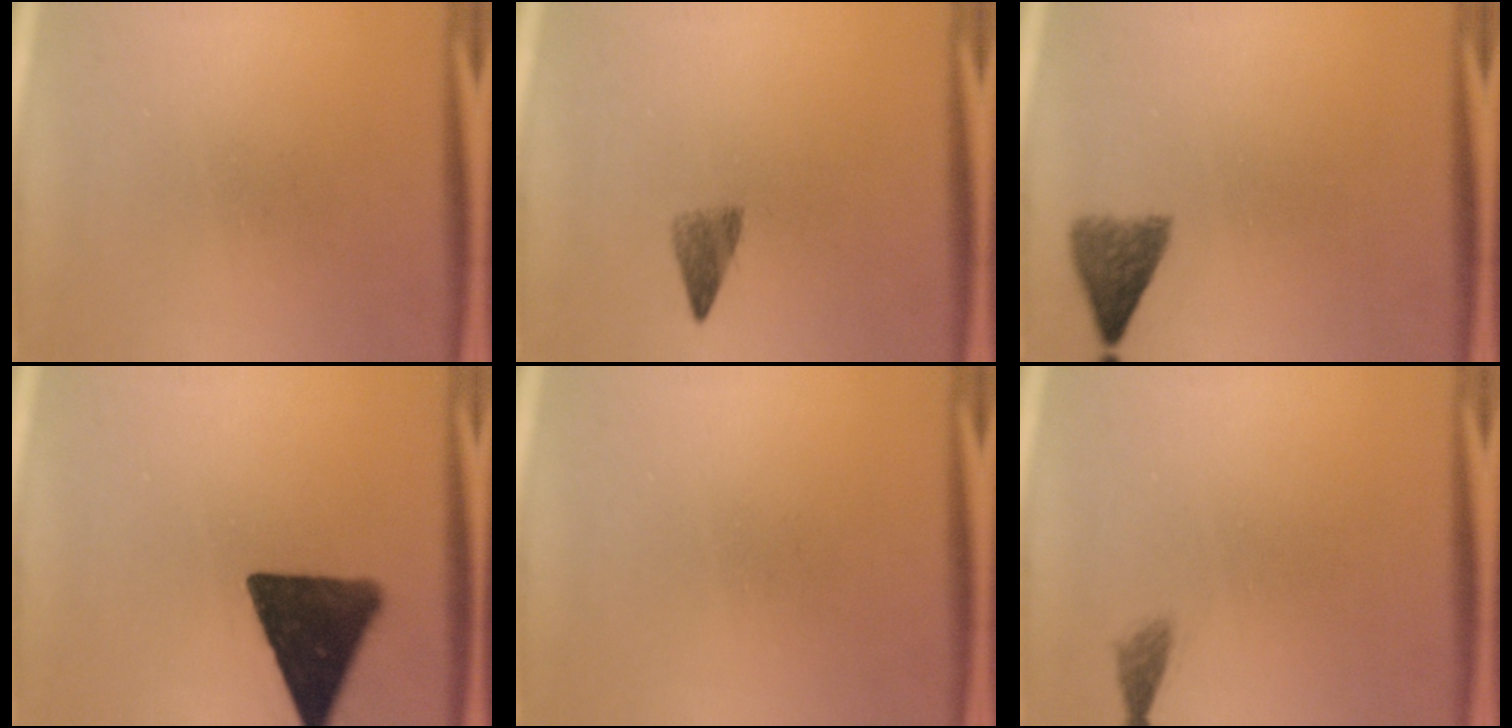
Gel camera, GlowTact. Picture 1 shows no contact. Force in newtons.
{"total": 2.8}
{"total": 4.1}
{"total": 14.6}
{"total": 0.0}
{"total": 1.3}